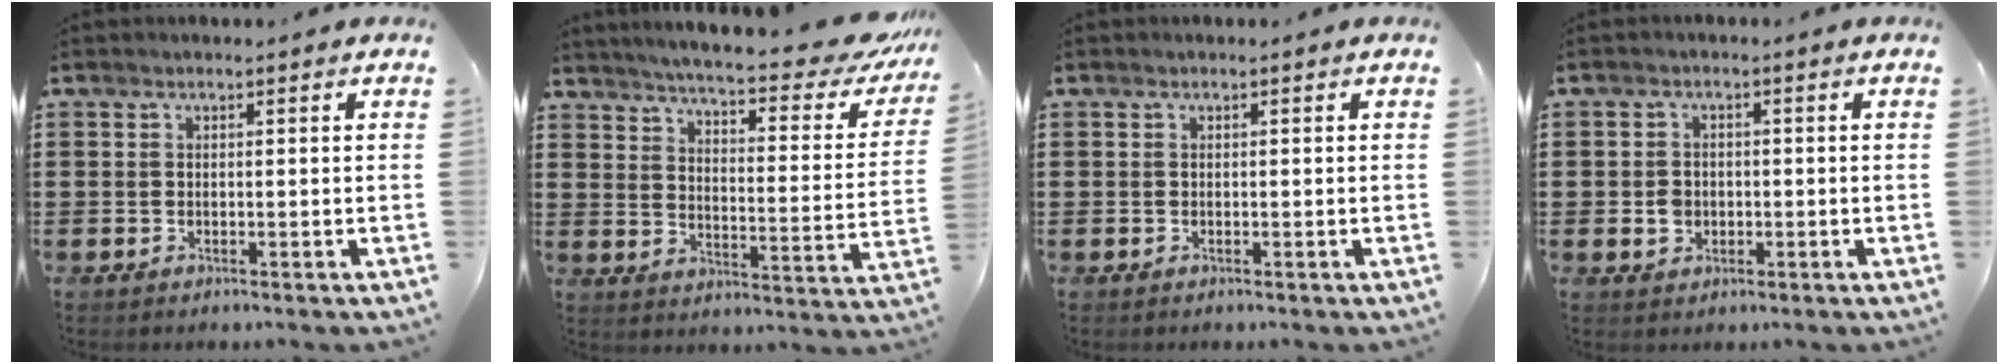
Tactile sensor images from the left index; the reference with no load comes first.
{"total": 6.0, "force": [5.3, -0.4, 2.8], "torque": [-0.070, -0.044, 0.085]}
{"total": 0.0}
{"total": 2.3, "force": [-0.3, 2.0, 1.0], "torque": [-0.024, 0.005, -0.008]}